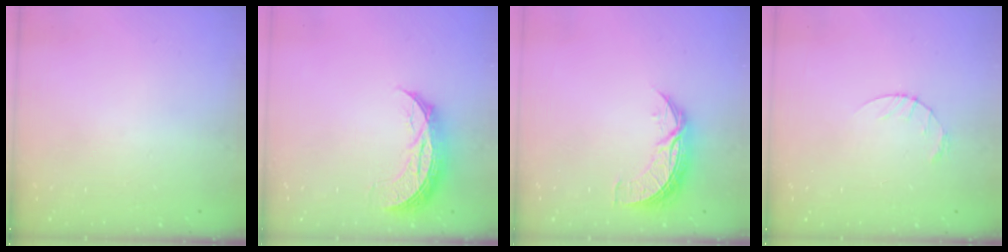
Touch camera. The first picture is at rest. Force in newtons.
{"total": 9.3, "press": 9.3, "slide": 0.7}
{"total": 8.8, "press": 8.8, "slide": 0.5}
{"total": 3.7, "press": 3.6, "slide": 0.5}